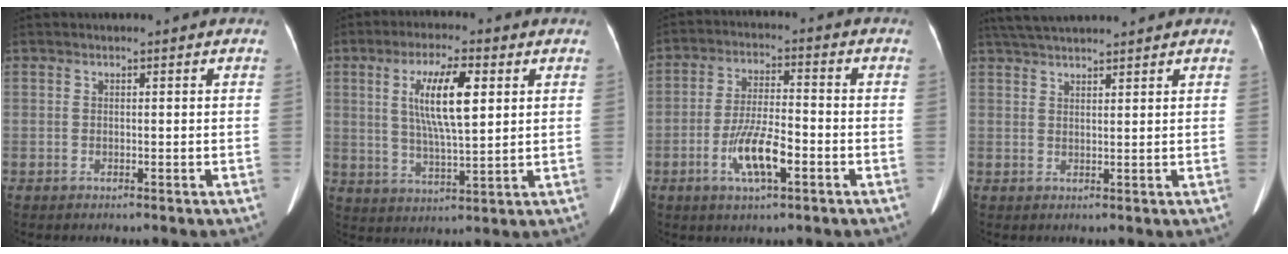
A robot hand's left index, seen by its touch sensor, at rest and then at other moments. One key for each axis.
{"total": 9.4, "fx": 2.3, "fy": 1.6, "fz": 9.0, "tx": -0.168, "ty": -0.002, "tz": 0.047}
{"total": 8.1, "fx": -3.7, "fy": 1.7, "fz": 7.0, "tx": -0.136, "ty": -0.010, "tz": -0.063}
{"total": 9.0, "fx": 8.1, "fy": 0.4, "fz": 3.9, "tx": -0.068, "ty": 0.027, "tz": 0.126}